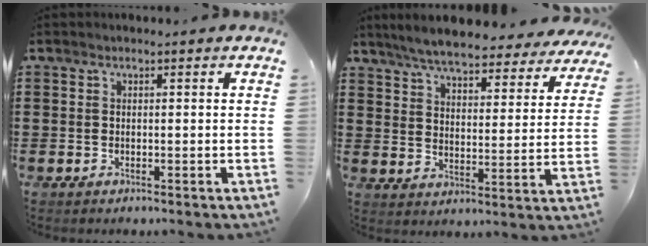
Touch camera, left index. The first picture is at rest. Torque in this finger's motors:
{"motor_torque": [2.14, 0.00, 0.73, 0.21]}